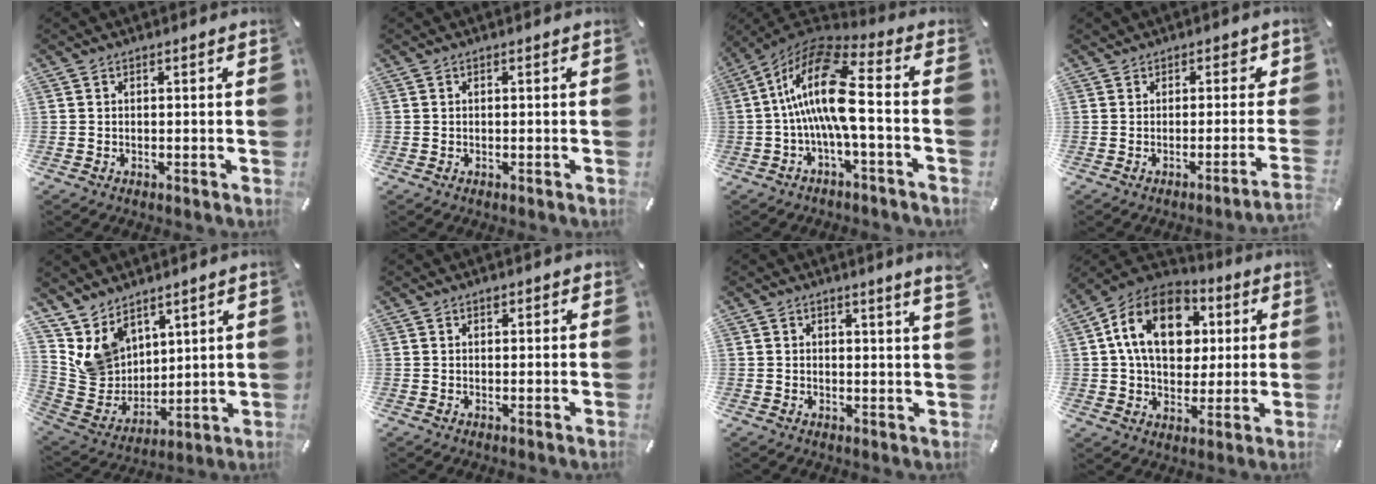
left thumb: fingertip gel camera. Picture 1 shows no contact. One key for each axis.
{"total": 0.0}
{"total": 16.7, "fx": -0.6, "fy": 5.2, "fz": 15.8, "tx": -0.327, "ty": -0.006, "tz": -0.014}
{"total": 2.7, "fx": 0.1, "fy": 0.3, "fz": 2.7, "tx": -0.035, "ty": -0.018, "tz": -0.002}
{"total": 8.7, "fx": 5.9, "fy": 6.2, "fz": 1.3, "tx": -0.063, "ty": -0.053, "tz": 0.125}
{"total": 1.0, "fx": 0.6, "fy": 0.7, "fz": 0.4, "tx": -0.008, "ty": 0.002, "tz": 0.011}
{"total": 2.5, "fx": 1.8, "fy": -0.2, "fz": 1.6, "tx": -0.027, "ty": -0.009, "tz": 0.031}
{"total": 17.8, "fx": 4.9, "fy": 13.0, "fz": 11.2, "tx": -0.204, "ty": 0.000, "tz": 0.087}